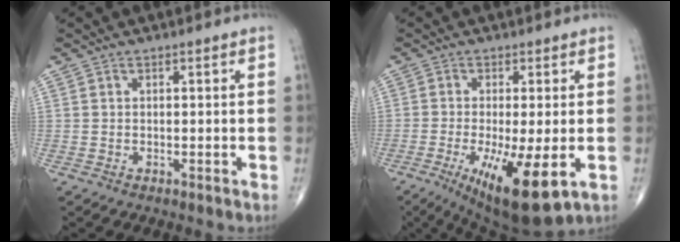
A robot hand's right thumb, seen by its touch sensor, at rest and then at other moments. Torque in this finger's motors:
{"motor_torque": [0.12, 0.74, 0.18, -0.22, 0.32]}